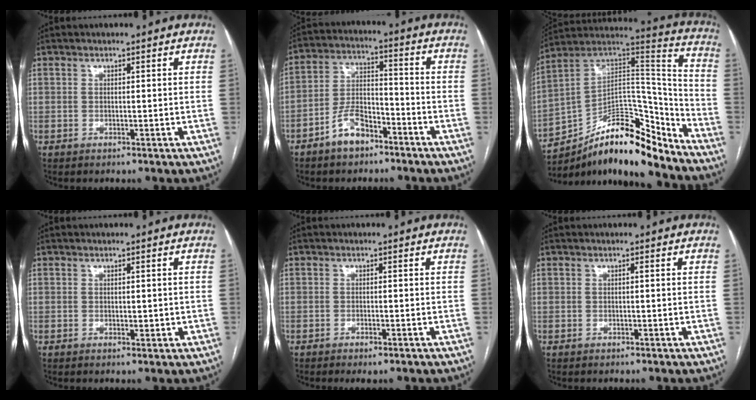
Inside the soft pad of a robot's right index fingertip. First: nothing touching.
{"total": 7.9, "force": [-5.1, 3.9, 4.6], "torque": [-0.096, 0.020, -0.093]}
{"total": 21.1, "force": [-16.4, 6.1, 11.7], "torque": [-0.185, 0.059, -0.276]}
{"total": 1.4, "force": [0.0, 0.8, 1.2], "torque": [-0.016, -0.004, 0.003]}
{"total": 1.6, "force": [-1.1, 0.3, 1.1], "torque": [-0.016, -0.003, -0.013]}
{"total": 0.0}